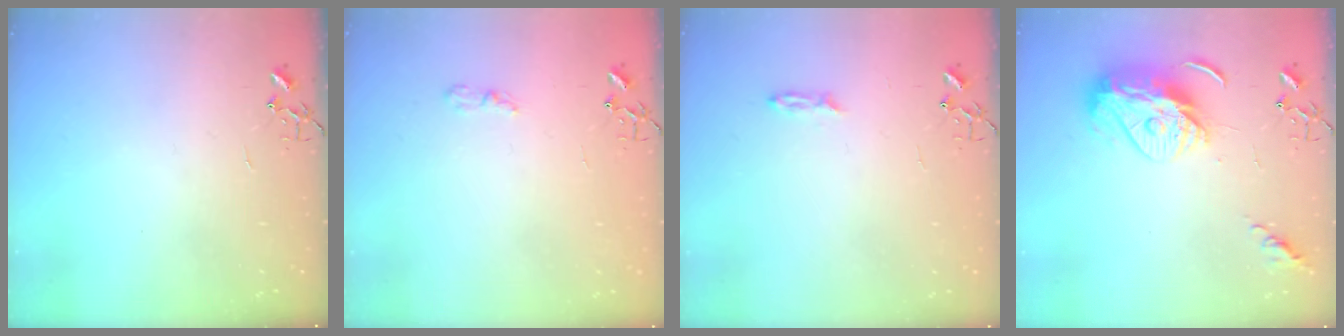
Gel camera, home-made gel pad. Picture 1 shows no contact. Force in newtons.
{"total": 3.3, "press": 3.3, "slide": 0.5}
{"total": 3.2, "press": 3.2, "slide": 0.4}
{"total": 12.3, "press": 12.2, "slide": 1.1}